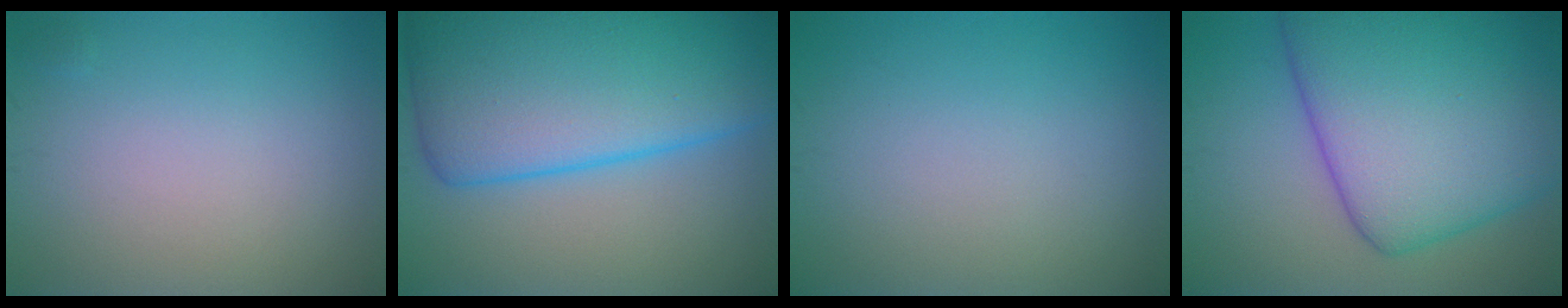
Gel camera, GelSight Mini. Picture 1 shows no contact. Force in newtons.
{"total": 14.6, "press": 14.6, "slide": 0.4}
{"total": 0.0}
{"total": 14.2, "press": 14.2, "slide": 0.3}